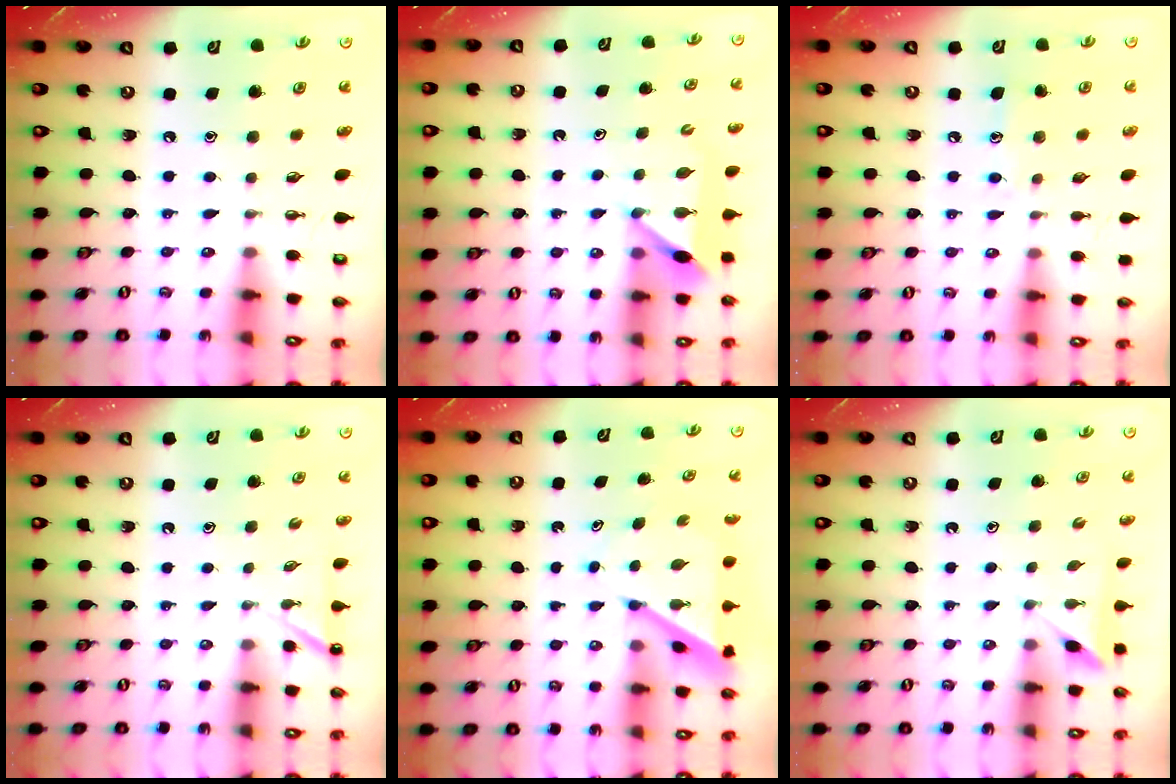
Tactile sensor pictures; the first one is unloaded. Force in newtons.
{"total": 5.9, "press": 5.8, "slide": 0.5}
{"total": 7.0, "press": 7.0, "slide": 0.6}
{"total": 2.3, "press": 2.3, "slide": 0.2}
{"total": 5.6, "press": 5.6, "slide": 0.5}
{"total": 2.1, "press": 2.1, "slide": 0.2}